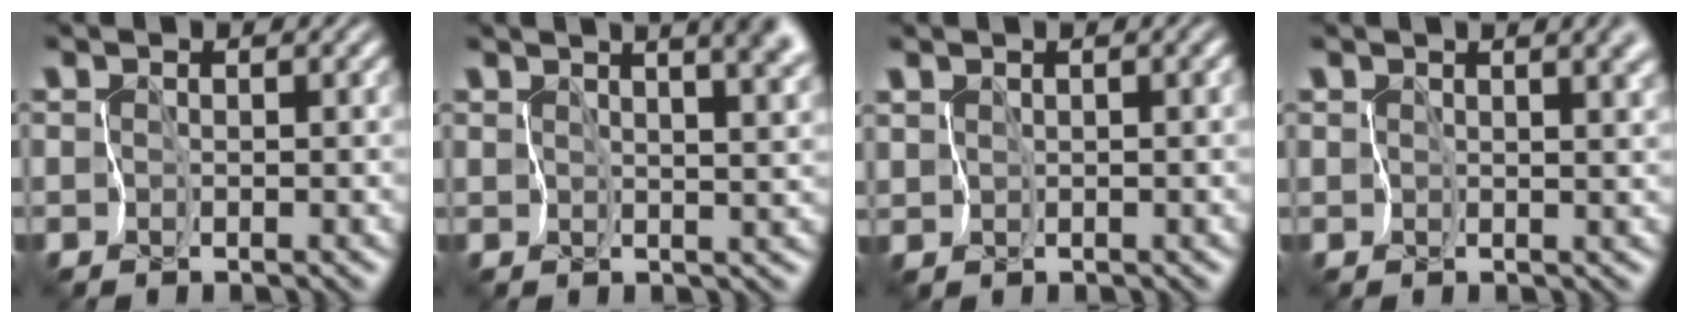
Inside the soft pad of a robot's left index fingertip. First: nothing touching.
{"total": 10.0, "force": [5.5, 4.4, 7.1], "torque": [-0.073, 0.033, 0.055]}
{"total": 1.4, "force": [0.5, 0.6, 1.2], "torque": [-0.020, -0.001, 0.010]}
{"total": 4.9, "force": [2.3, 2.4, 3.6], "torque": [-0.034, 0.016, 0.024]}